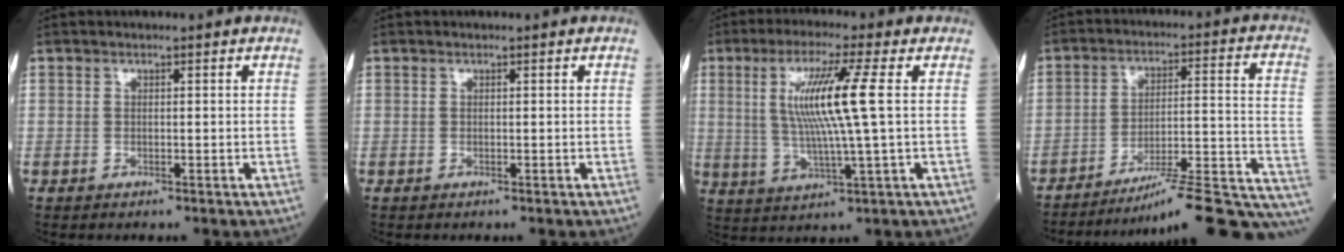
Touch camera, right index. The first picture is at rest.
{"total": 0.0}
{"total": 10.4, "force": [1.9, -0.9, 10.2], "torque": [-0.203, -0.001, 0.037]}
{"total": 19.7, "force": [-16.8, 0.2, 10.3], "torque": [-0.078, 0.026, -0.240]}